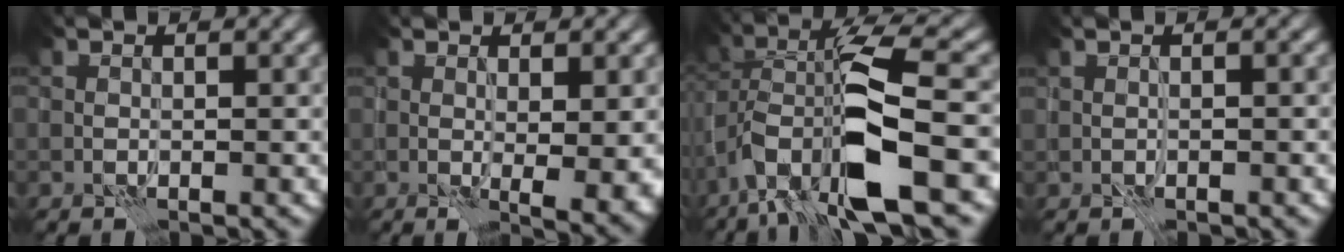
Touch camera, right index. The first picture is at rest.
{"total": 4.9, "force": [-0.6, 1.2, 4.7], "torque": [-0.066, -0.017, 0.000]}
{"total": 10.5, "force": [-4.3, 3.0, 9.1], "torque": [-0.167, 0.006, -0.084]}
{"total": 0.7, "force": [-0.3, 0.1, 0.6], "torque": [-0.010, -0.001, -0.007]}